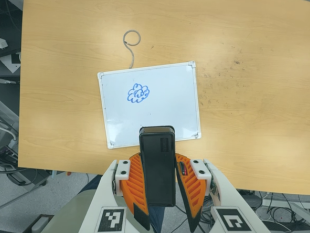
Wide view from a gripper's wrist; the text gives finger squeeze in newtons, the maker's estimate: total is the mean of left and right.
{"total": 9.5, "left": 8.1, "right": 10.8}